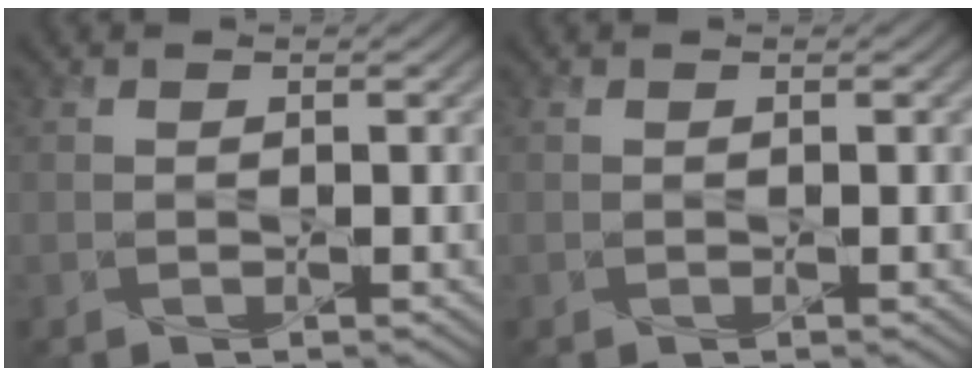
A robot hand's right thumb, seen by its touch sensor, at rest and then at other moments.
{"total": 0.0}